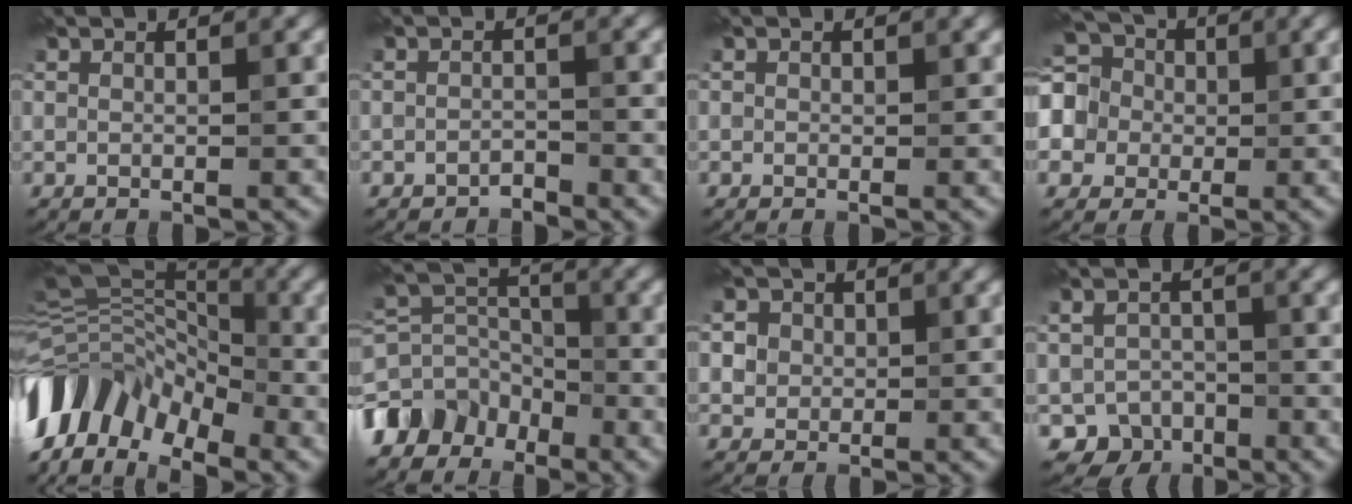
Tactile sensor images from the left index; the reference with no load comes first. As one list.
[{"total": 1.2, "force": [-1.1, 0.4, 0.2], "torque": [-0.002, 0.004, -0.021]}, {"total": 0.5, "force": [0.1, 0.5, 0.1], "torque": [0.003, -0.006, -0.001]}, {"total": 9.2, "force": [-0.1, 8.4, 3.8], "torque": [-0.100, 0.031, -0.048]}, {"total": 10.9, "force": [-5.1, 6.6, 7.0], "torque": [-0.140, 0.018, -0.115]}, {"total": 6.5, "force": [-4.4, 4.2, 2.3], "torque": [-0.034, 0.005, -0.096]}, {"total": 4.5, "force": [1.5, 3.9, 1.7], "torque": [-0.022, 0.019, 0.013]}, {"total": 4.4, "force": [-2.6, 3.5, 0.8], "torque": [0.006, -0.005, -0.036]}]